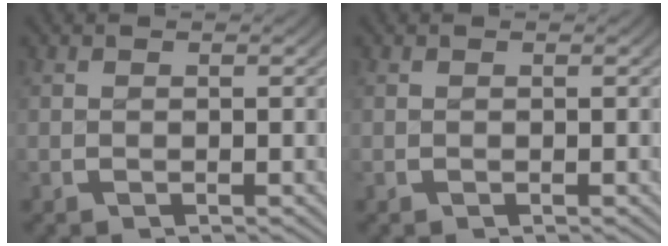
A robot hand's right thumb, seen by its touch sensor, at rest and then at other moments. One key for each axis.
{"total": 0.0}